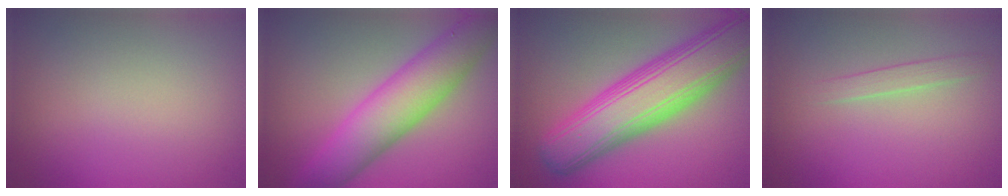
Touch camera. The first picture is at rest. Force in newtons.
{"total": 7.4, "press": 7.4, "slide": 0.4}
{"total": 10.5, "press": 10.5, "slide": 0.3}
{"total": 1.4, "press": 1.4, "slide": 0.1}